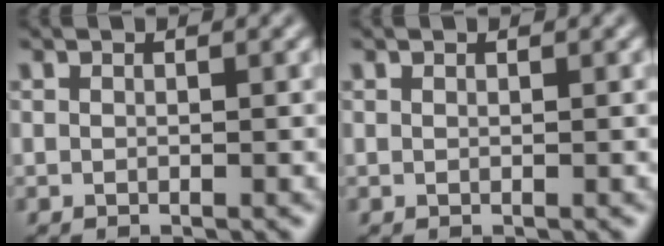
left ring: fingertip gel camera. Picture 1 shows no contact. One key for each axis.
{"total": 0.0}